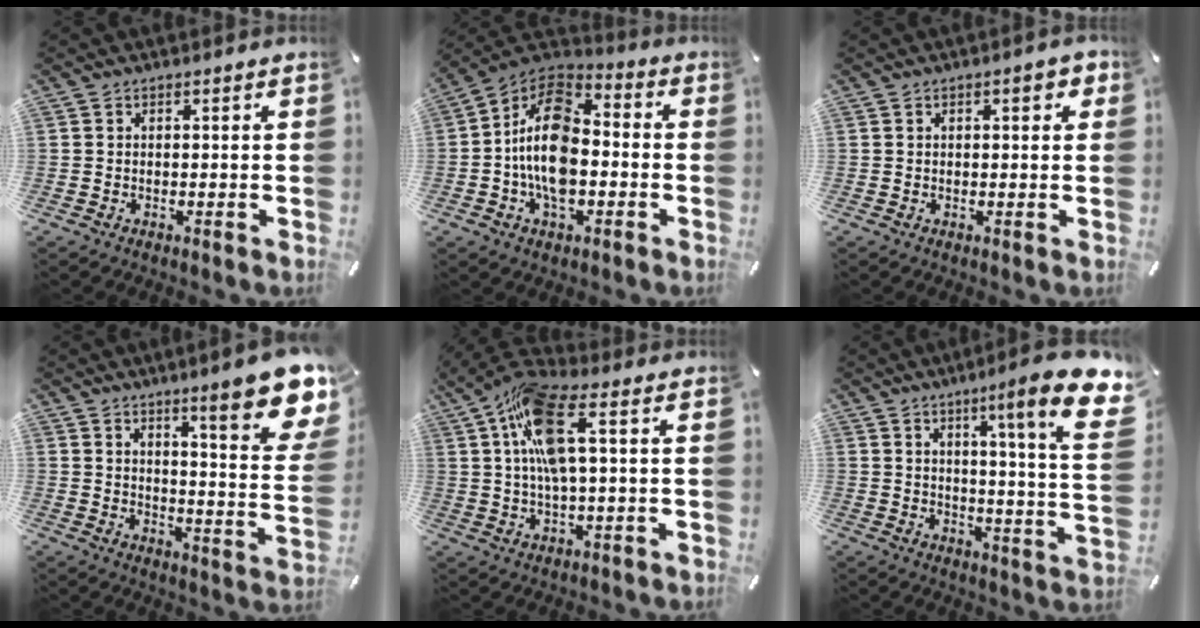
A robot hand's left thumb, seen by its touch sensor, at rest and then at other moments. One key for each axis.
{"total": 15.3, "fx": -3.2, "fy": 9.6, "fz": 11.5, "tx": -0.236, "ty": 0.017, "tz": -0.064}
{"total": 3.1, "fx": 1.1, "fy": 1.3, "fz": 2.6, "tx": -0.037, "ty": -0.001, "tz": 0.014}
{"total": 16.5, "fx": 10.7, "fy": 3.5, "fz": 12.0, "tx": -0.171, "ty": -0.081, "tz": 0.171}
{"total": 12.6, "fx": 2.9, "fy": 3.4, "fz": 11.7, "tx": -0.229, "ty": -0.008, "tz": 0.049}
{"total": 16.5, "fx": 8.2, "fy": 1.3, "fz": 14.3, "tx": -0.210, "ty": -0.057, "tz": 0.113}